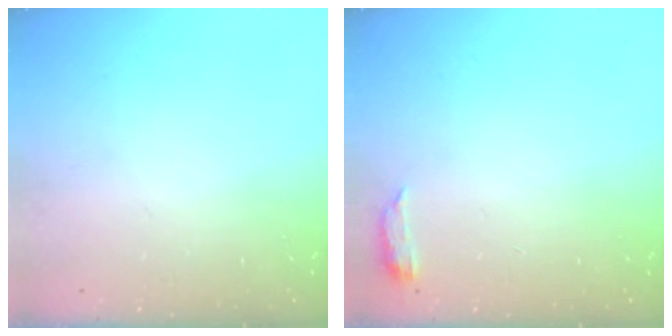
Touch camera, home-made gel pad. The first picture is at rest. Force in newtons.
{"total": 3.5, "press": 3.5, "slide": 0.6}